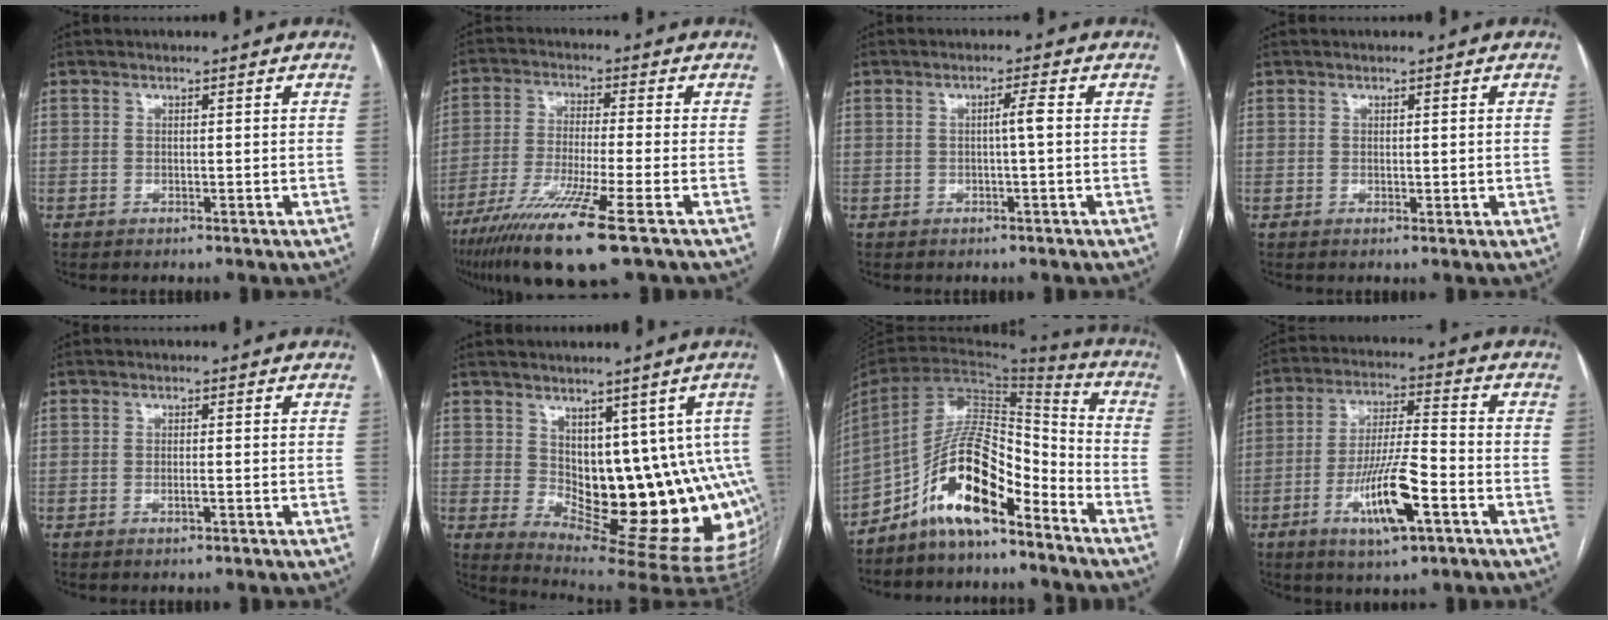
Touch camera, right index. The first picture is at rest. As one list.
[{"total": 13.3, "force": [-8.0, -0.6, 10.6], "torque": [-0.214, -0.037, -0.143]}, {"total": 2.1, "force": [0.0, -0.3, 2.1], "torque": [-0.035, 0.002, -0.001]}, {"total": 0.9, "force": [0.2, 0.6, 0.7], "torque": [-0.011, -0.004, 0.005]}, {"total": 1.0, "force": [-0.4, 0.1, 0.9], "torque": [-0.022, -0.002, -0.006]}, {"total": 15.4, "force": [0.4, 6.6, 14.0], "torque": [-0.137, 0.002, 0.022]}, {"total": 14.1, "force": [-9.2, 4.2, 9.8], "torque": [-0.182, 0.032, -0.164]}, {"total": 12.2, "force": [-5.1, 1.9, 10.9], "torque": [-0.206, -0.008, -0.087]}]